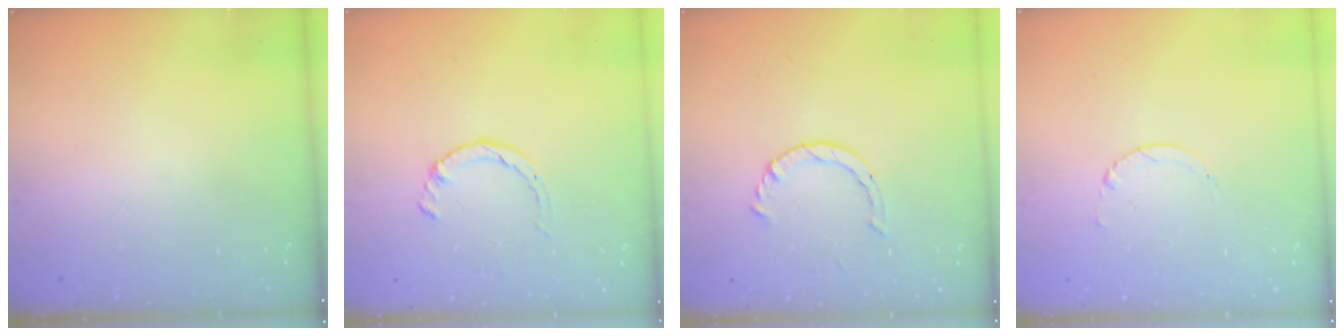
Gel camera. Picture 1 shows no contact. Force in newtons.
{"total": 1.4, "press": 1.3, "slide": 0.3}
{"total": 3.0, "press": 2.9, "slide": 0.3}
{"total": 2.3, "press": 2.3, "slide": 0.3}